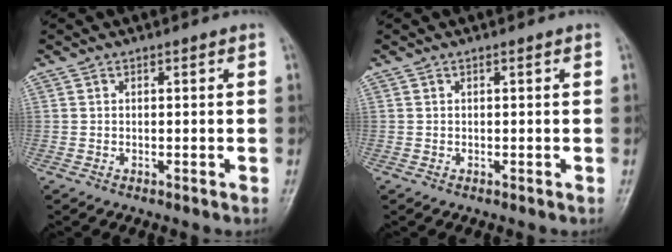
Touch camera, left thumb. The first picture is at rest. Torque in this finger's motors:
{"motor_torque": [0.01, 0.03, 0.00, 0.01, 0.00]}